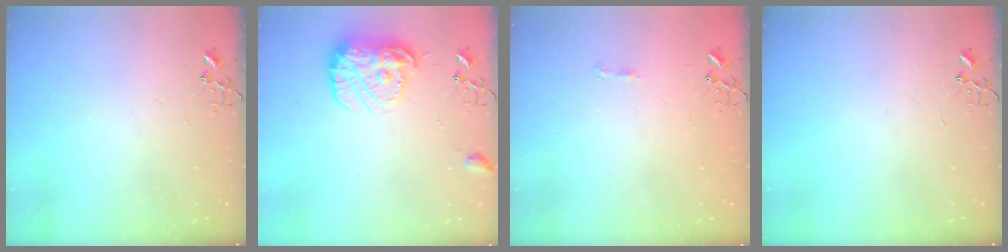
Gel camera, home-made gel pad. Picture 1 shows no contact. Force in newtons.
{"total": 15.7, "press": 15.6, "slide": 1.4}
{"total": 5.0, "press": 4.9, "slide": 0.6}
{"total": 0.0}